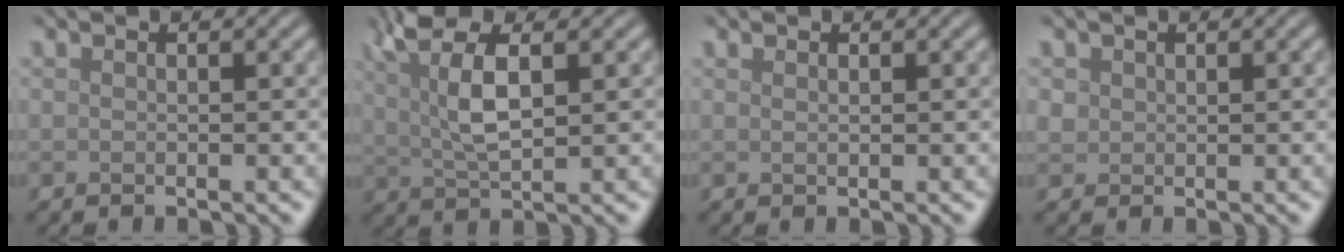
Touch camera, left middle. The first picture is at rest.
{"total": 6.3, "force": [2.3, 2.3, 5.4], "torque": [-0.111, 0.013, 0.045]}
{"total": 0.7, "force": [0.5, 0.2, 0.4], "torque": [-0.010, 0.001, 0.008]}
{"total": 1.0, "force": [0.4, 0.9, 0.2], "torque": [0.000, -0.001, 0.009]}